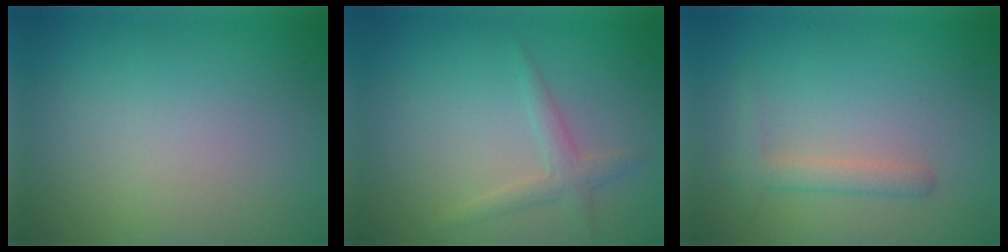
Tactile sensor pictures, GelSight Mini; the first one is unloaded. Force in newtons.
{"total": 1.8, "press": 1.8, "slide": 0.1}
{"total": 1.8, "press": 1.8, "slide": 0.1}